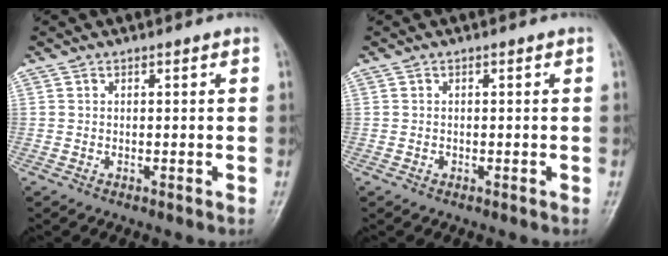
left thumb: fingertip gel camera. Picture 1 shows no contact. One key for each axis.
{"total": 0.8, "fx": -0.1, "fy": 0.6, "fz": 0.5, "tx": -0.001, "ty": 0.005, "tz": -0.002}